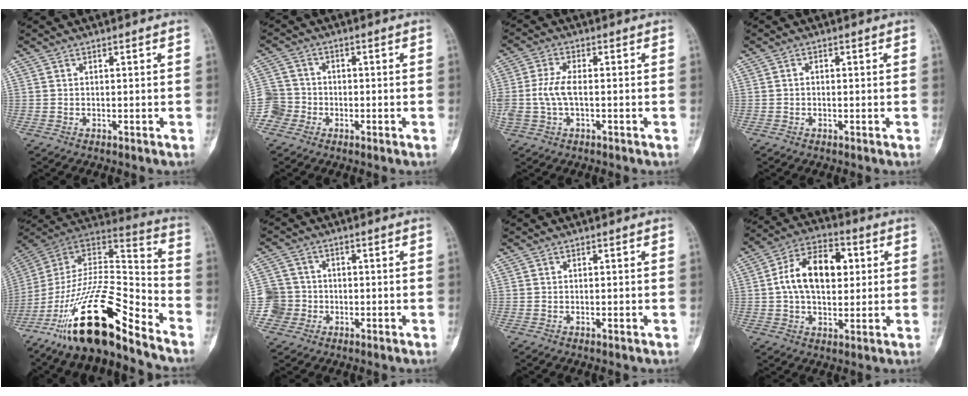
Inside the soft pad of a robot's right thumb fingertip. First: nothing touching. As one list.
[{"total": 5.3, "force": [-2.3, 4.7, 0.5], "torque": [0.014, 0.017, -0.051]}, {"total": 5.8, "force": [-0.5, 2.8, 5.0], "torque": [-0.127, 0.016, -0.010]}, {"total": 0.5, "force": [-0.1, 0.4, 0.3], "torque": [0.000, 0.002, -0.008]}, {"total": 23.2, "force": [-15.8, 6.5, 15.8], "torque": [-0.303, 0.085, -0.278]}, {"total": 5.6, "force": [-1.5, 5.4, 0.3], "torque": [0.023, 0.017, -0.032]}, {"total": 0.6, "force": [-0.2, 0.1, 0.5], "torque": [-0.006, 0.000, -0.003]}, {"total": 14.2, "force": [1.9, 8.8, 11.0], "torque": [-0.164, 0.019, 0.023]}]